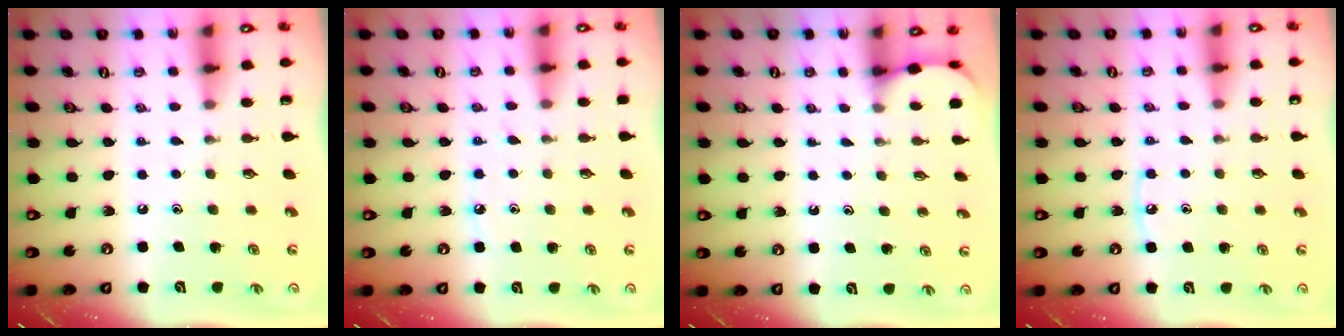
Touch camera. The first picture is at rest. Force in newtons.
{"total": 6.5, "press": 6.4, "slide": 0.7}
{"total": 1.4, "press": 1.4, "slide": 0.1}
{"total": 4.1, "press": 4.0, "slide": 0.6}